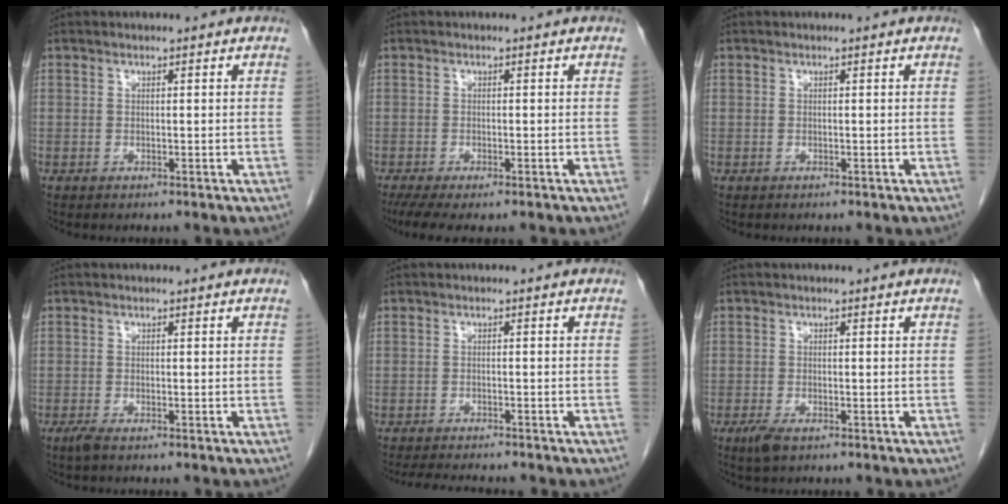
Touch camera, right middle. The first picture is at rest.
{"total": 6.0, "force": [-4.4, 1.5, 3.7], "torque": [-0.058, -0.015, -0.070]}
{"total": 0.0}
{"total": 1.3, "force": [-0.9, 0.2, 0.9], "torque": [-0.025, -0.005, -0.019]}
{"total": 5.8, "force": [-5.3, 0.7, 2.1], "torque": [-0.031, -0.012, -0.082]}
{"total": 2.4, "force": [-1.5, 0.8, 1.8], "torque": [-0.041, -0.005, -0.026]}